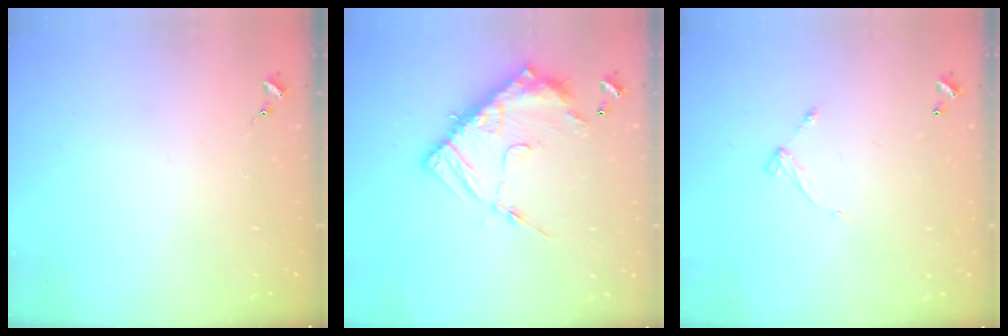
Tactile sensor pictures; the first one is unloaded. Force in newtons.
{"total": 16.6, "press": 16.6, "slide": 1.5}
{"total": 5.7, "press": 5.7, "slide": 0.5}